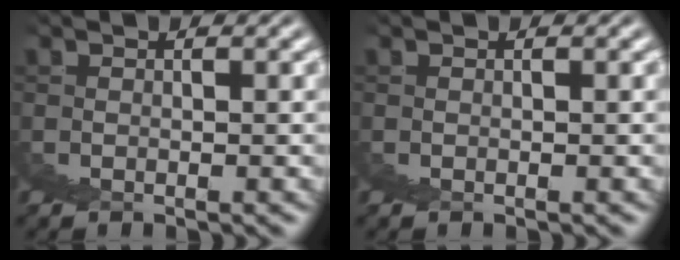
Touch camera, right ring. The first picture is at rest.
{"total": 0.0}